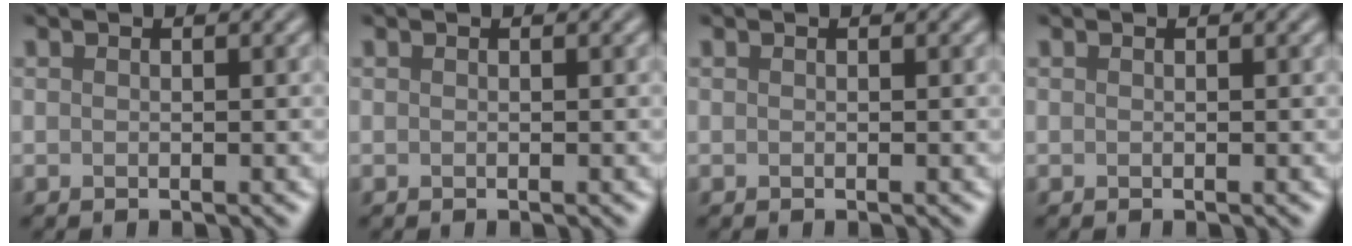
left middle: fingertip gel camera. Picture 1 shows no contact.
{"total": 0.0}
{"total": 0.0}
{"total": 0.0}